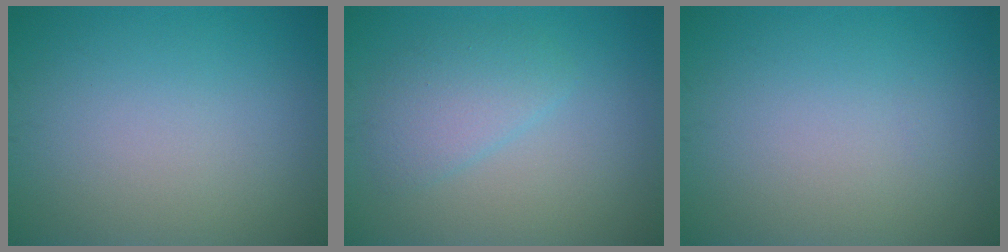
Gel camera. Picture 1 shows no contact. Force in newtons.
{"total": 2.8, "press": 2.7, "slide": 0.2}
{"total": 0.0}